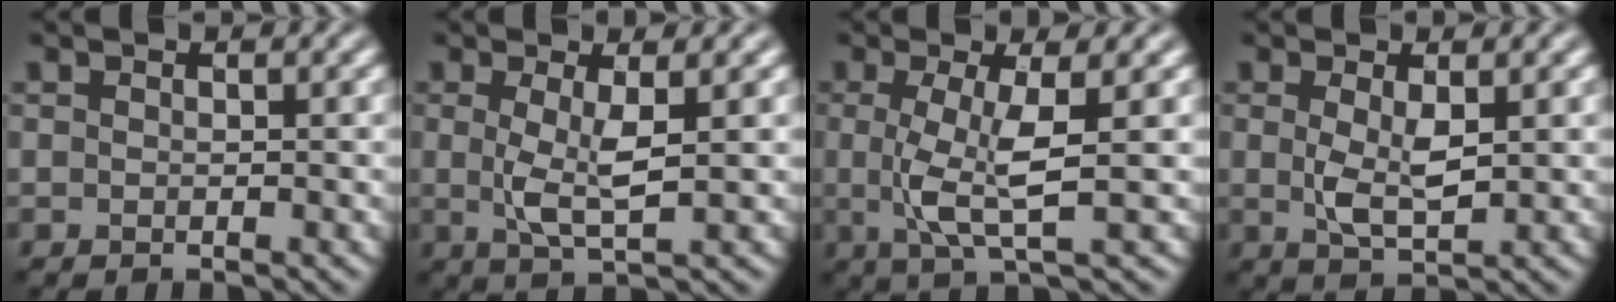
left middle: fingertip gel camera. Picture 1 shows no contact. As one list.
[{"total": 3.1, "force": [0.3, 0.6, 3.0], "torque": [-0.064, -0.006, 0.008]}, {"total": 4.4, "force": [0.1, 0.9, 4.3], "torque": [-0.089, -0.004, 0.002]}, {"total": 2.9, "force": [0.4, 1.2, 2.7], "torque": [-0.058, -0.004, 0.010]}]